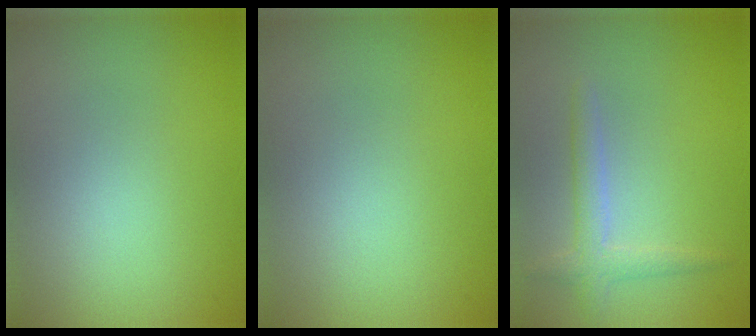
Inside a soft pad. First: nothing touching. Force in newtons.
{"total": 0.0}
{"total": 2.0, "press": 2.0, "slide": 0.0}